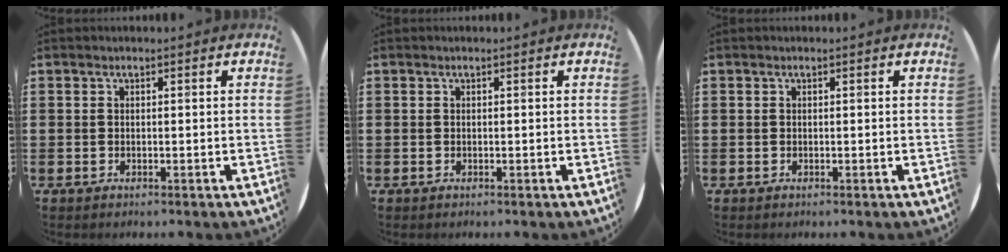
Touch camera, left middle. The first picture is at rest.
{"total": 0.0}
{"total": 0.0}